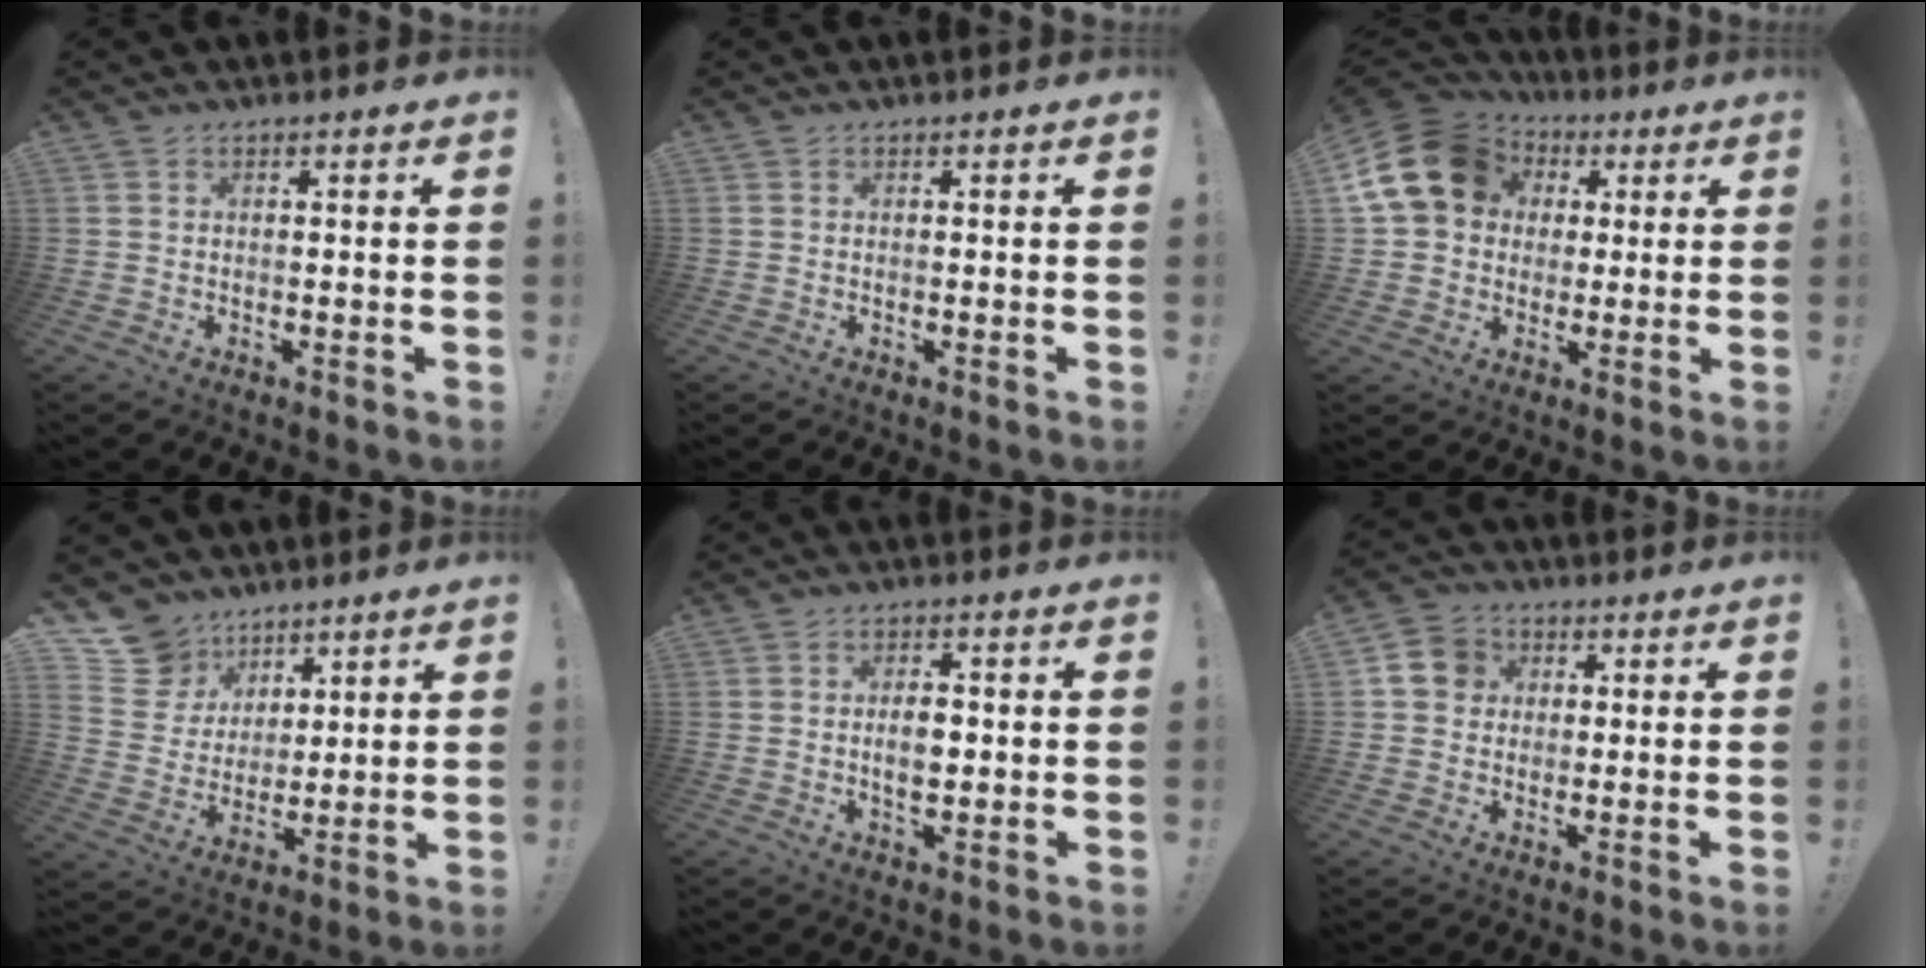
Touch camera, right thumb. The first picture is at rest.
{"total": 0.0}
{"total": 17.5, "force": [4.7, 13.9, 9.6], "torque": [-0.162, -0.009, 0.091]}
{"total": 11.9, "force": [8.0, 8.6, 2.1], "torque": [-0.046, -0.056, 0.162]}
{"total": 5.1, "force": [-0.4, 2.9, 4.2], "torque": [-0.067, 0.003, -0.013]}
{"total": 7.9, "force": [1.5, 7.0, 3.4], "torque": [-0.052, 0.003, 0.031]}